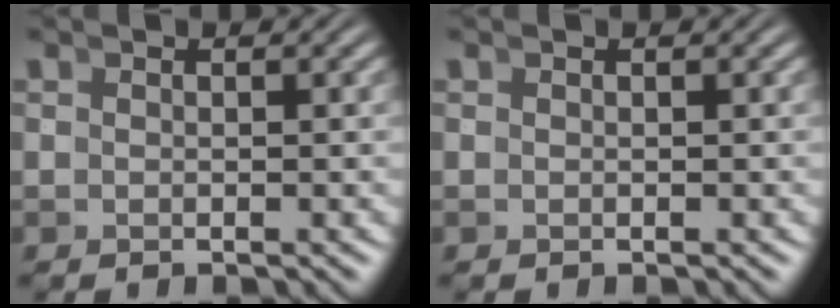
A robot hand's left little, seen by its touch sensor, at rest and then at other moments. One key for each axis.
{"total": 0.0}